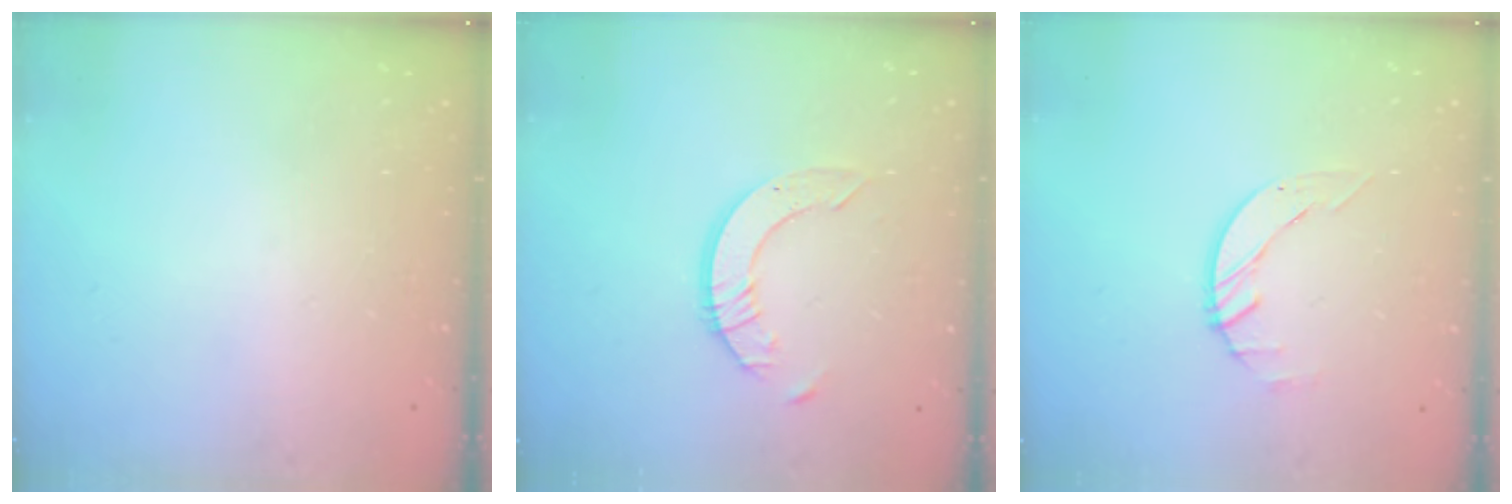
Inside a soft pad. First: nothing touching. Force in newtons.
{"total": 6.1, "press": 6.1, "slide": 0.6}
{"total": 2.6, "press": 2.6, "slide": 0.3}